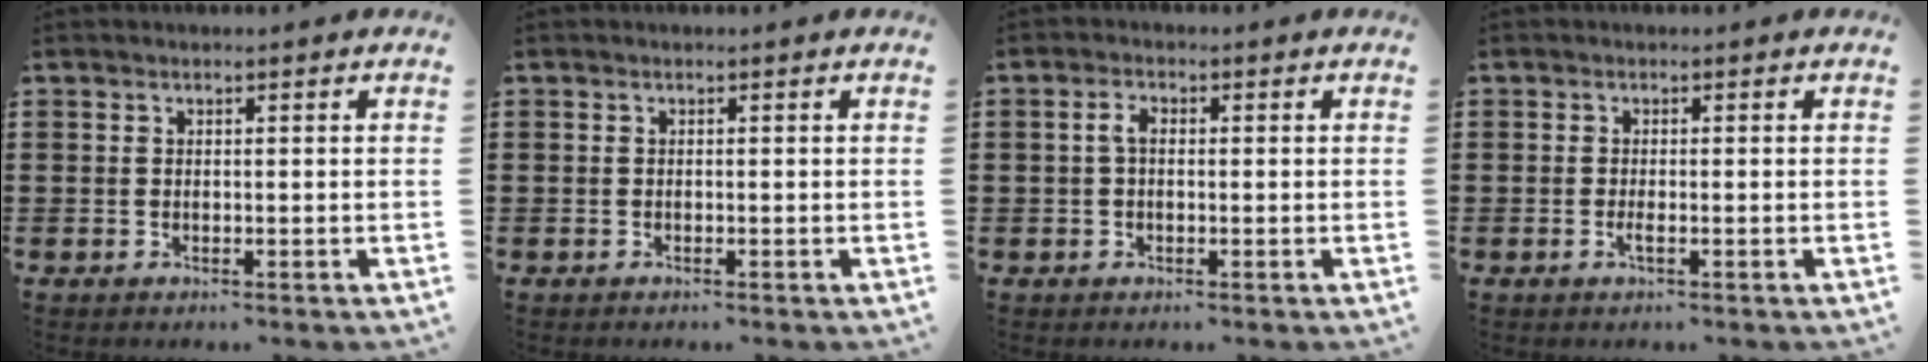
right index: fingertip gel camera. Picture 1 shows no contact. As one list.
[{"total": 0.0}, {"total": 2.2, "force": [-0.1, 1.1, 1.9], "torque": [-0.046, 0.000, -0.005]}, {"total": 1.2, "force": [-0.5, 0.1, 1.1], "torque": [-0.029, -0.007, -0.009]}]